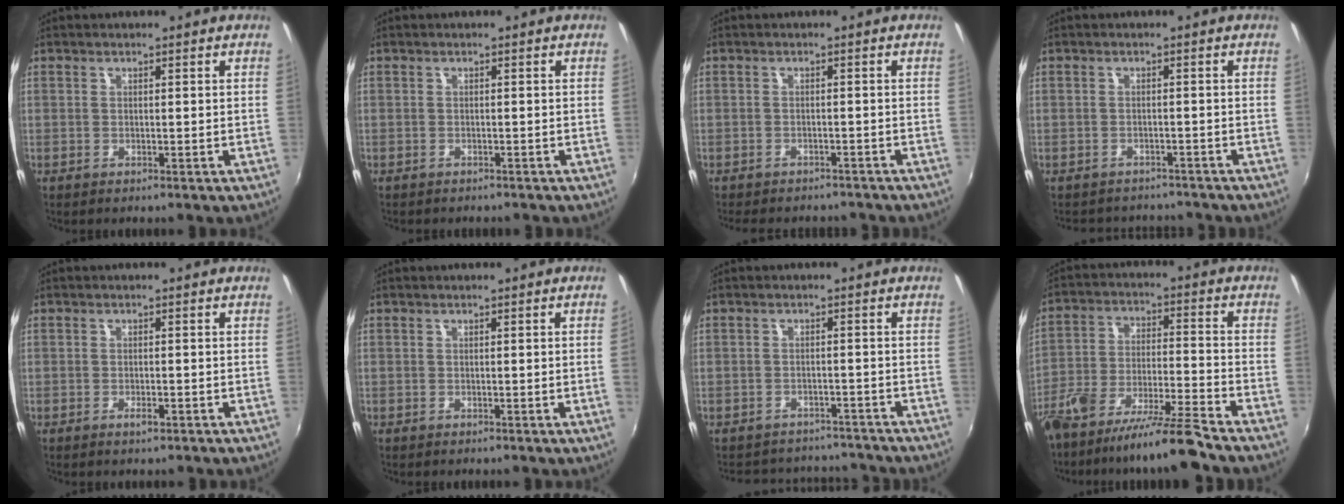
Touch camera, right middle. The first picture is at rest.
{"total": 1.5, "force": [-1.3, 0.5, 0.3], "torque": [-0.012, -0.007, -0.018]}
{"total": 7.9, "force": [-7.0, 2.6, 2.7], "torque": [-0.066, -0.017, -0.098]}
{"total": 5.8, "force": [-5.1, 2.8, 0.8], "torque": [-0.023, 0.007, -0.071]}
{"total": 1.4, "force": [-0.9, 0.6, 0.9], "torque": [-0.018, -0.002, -0.017]}
{"total": 1.2, "force": [0.2, -0.8, 0.9], "torque": [-0.007, -0.008, 0.005]}
{"total": 10.5, "force": [-9.4, 4.3, 2.2], "torque": [-0.054, 0.023, -0.120]}
{"total": 12.5, "force": [-10.5, -0.3, 6.8], "torque": [-0.135, -0.014, -0.187]}